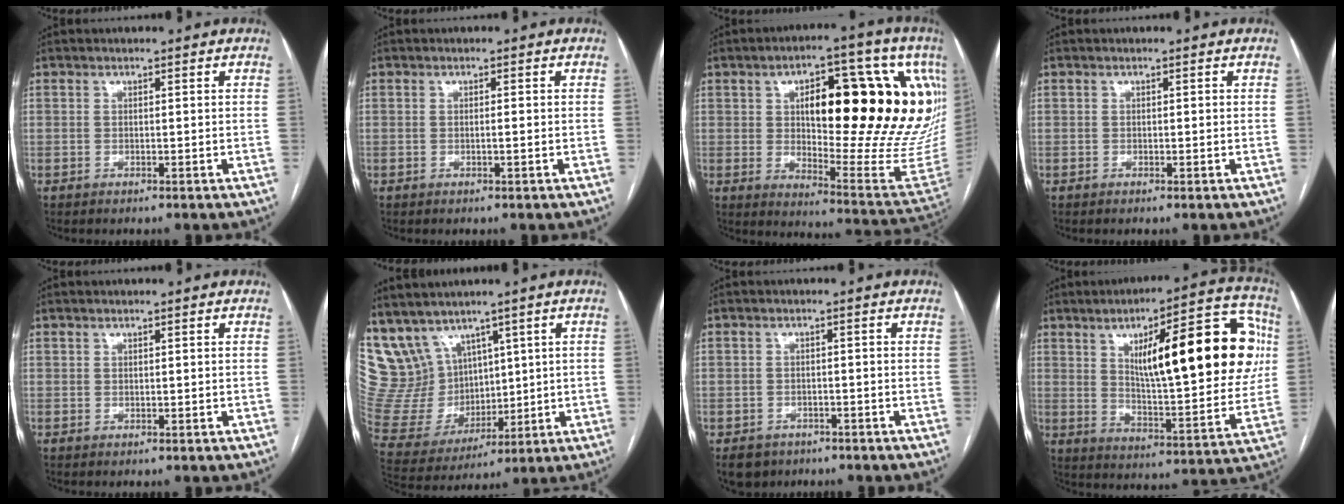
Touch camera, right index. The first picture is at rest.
{"total": 0.7, "force": [-0.2, 0.0, 0.7], "torque": [-0.013, 0.000, -0.002]}
{"total": 29.7, "force": [8.1, 7.8, 27.5], "torque": [-0.281, 0.050, 0.138]}
{"total": 0.0}
{"total": 0.0}
{"total": 14.5, "force": [9.0, 10.6, 4.3], "torque": [-0.124, 0.054, 0.214]}
{"total": 4.5, "force": [-2.8, 3.4, 0.7], "torque": [-0.008, 0.005, -0.041]}
{"total": 24.2, "force": [6.2, 5.8, 22.7], "torque": [-0.318, 0.025, 0.088]}